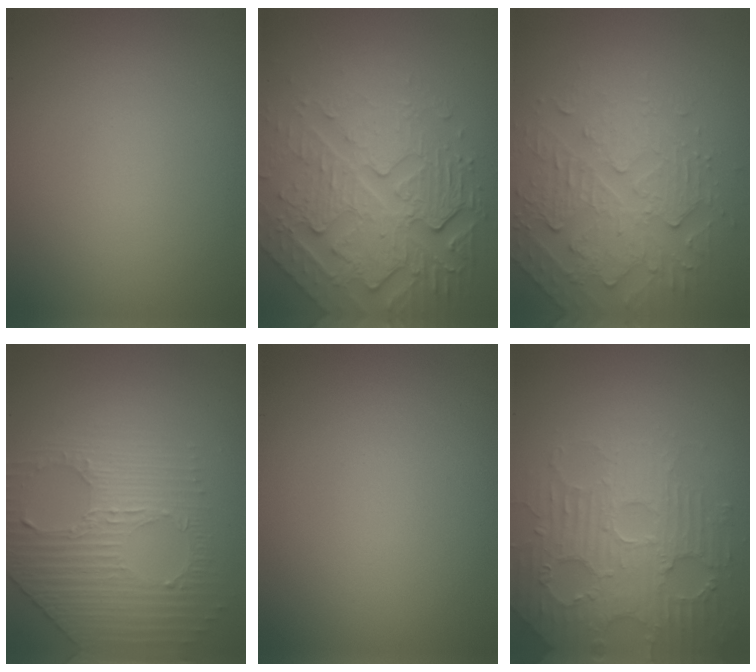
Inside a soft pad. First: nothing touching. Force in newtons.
{"total": 7.6, "press": 5.4, "slide": 5.4}
{"total": 4.9, "press": 3.6, "slide": 3.4}
{"total": 4.0, "press": 3.5, "slide": 1.9}
{"total": 0.0}
{"total": 4.8, "press": 4.5, "slide": 1.5}